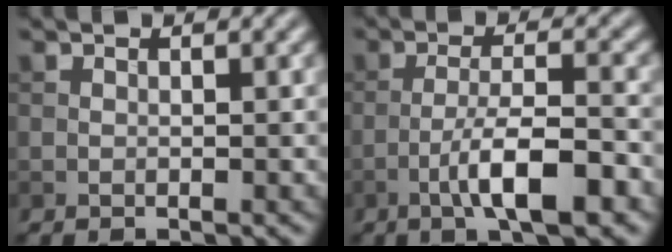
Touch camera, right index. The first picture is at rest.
{"total": 6.3, "force": [-2.9, 1.5, 5.4], "torque": [-0.095, 0.007, -0.050]}